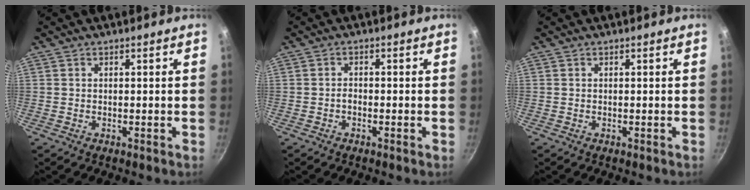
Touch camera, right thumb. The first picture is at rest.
{"total": 1.2, "force": [-0.7, 0.4, 0.8], "torque": [-0.019, 0.008, -0.017]}
{"total": 0.0}